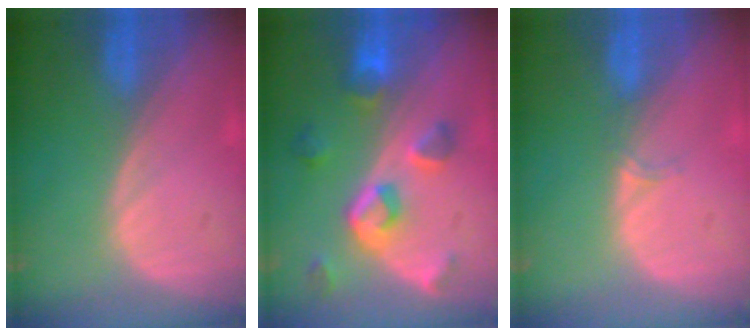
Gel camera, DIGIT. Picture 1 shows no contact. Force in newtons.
{"total": 7.8, "press": 7.0, "slide": 3.4}
{"total": 1.3, "press": 1.0, "slide": 0.9}